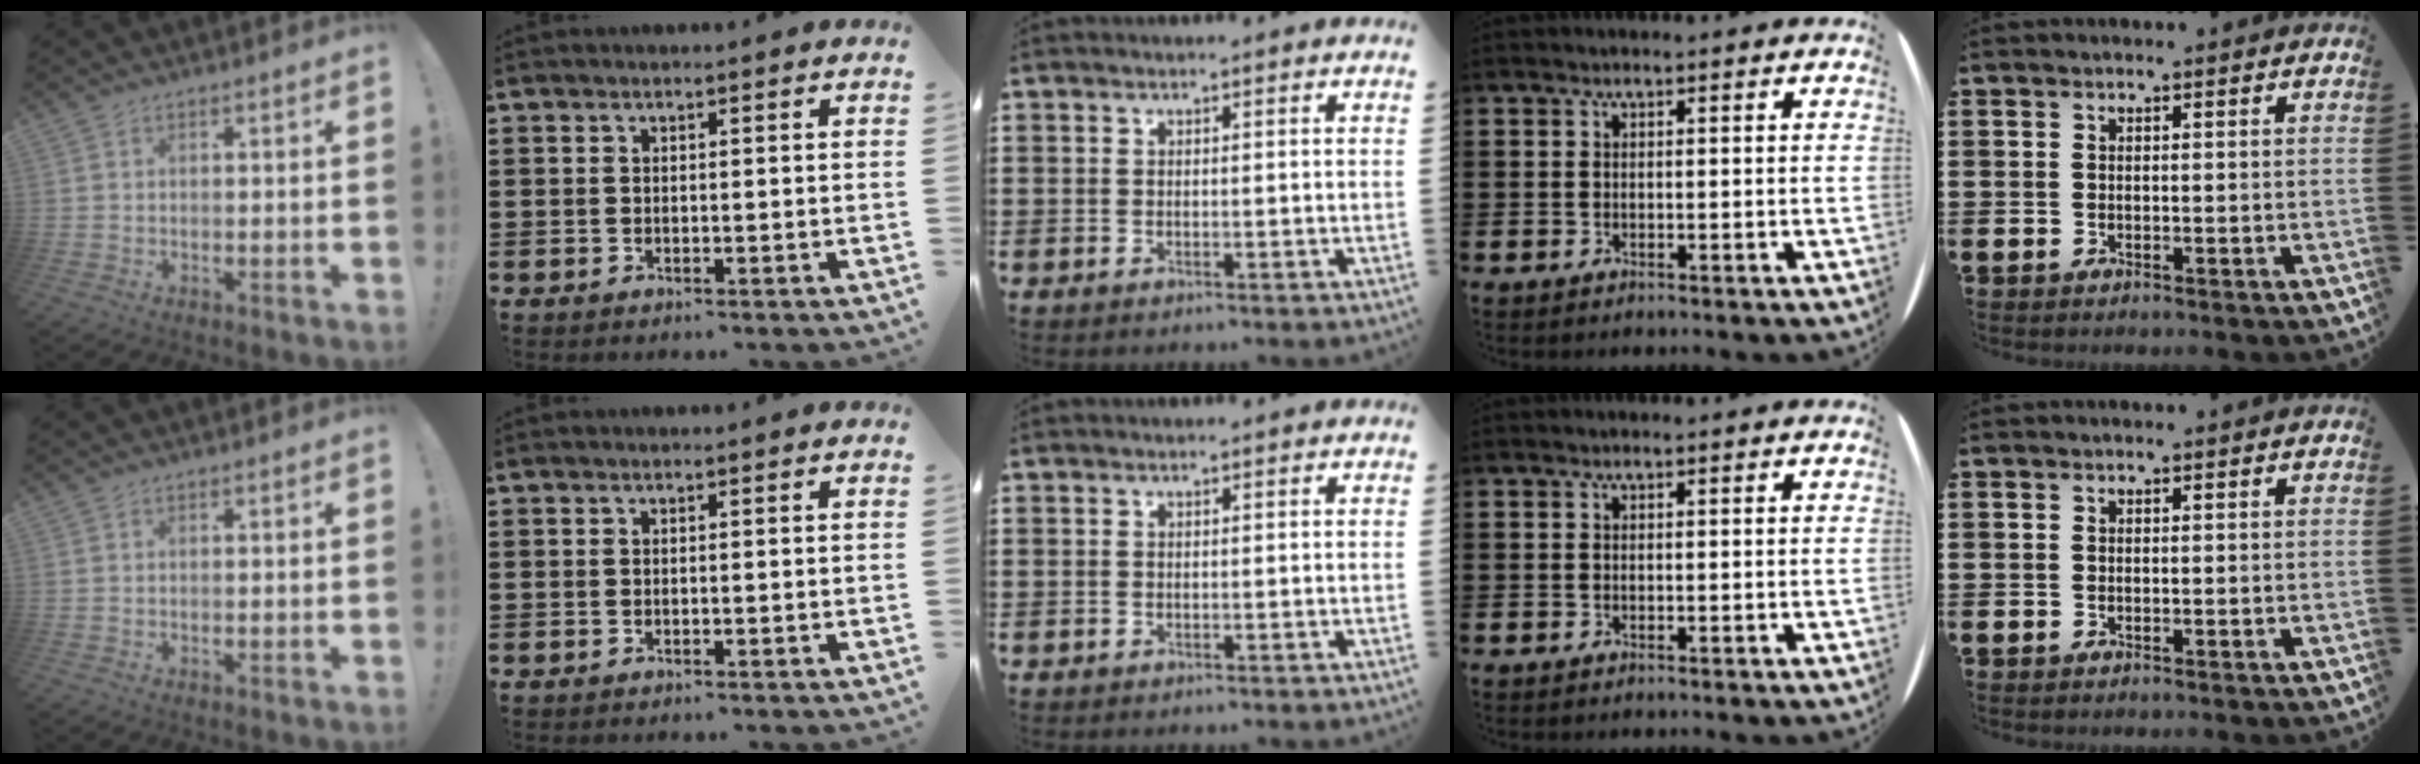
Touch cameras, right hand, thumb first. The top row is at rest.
{}